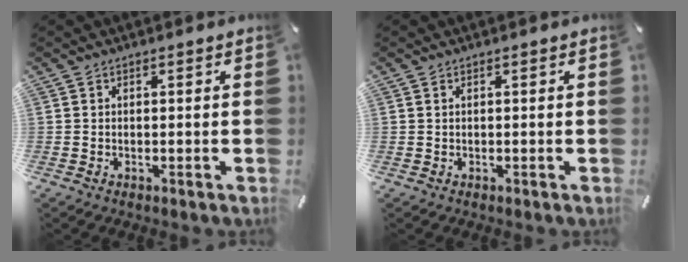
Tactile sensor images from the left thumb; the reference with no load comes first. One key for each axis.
{"total": 0.0}